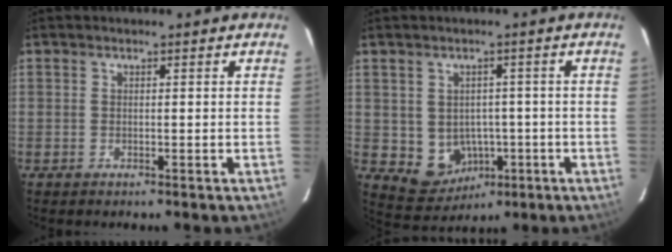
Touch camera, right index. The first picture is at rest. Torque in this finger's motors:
{"motor_torque": [0.19, -0.19, 0.02, 0.01]}